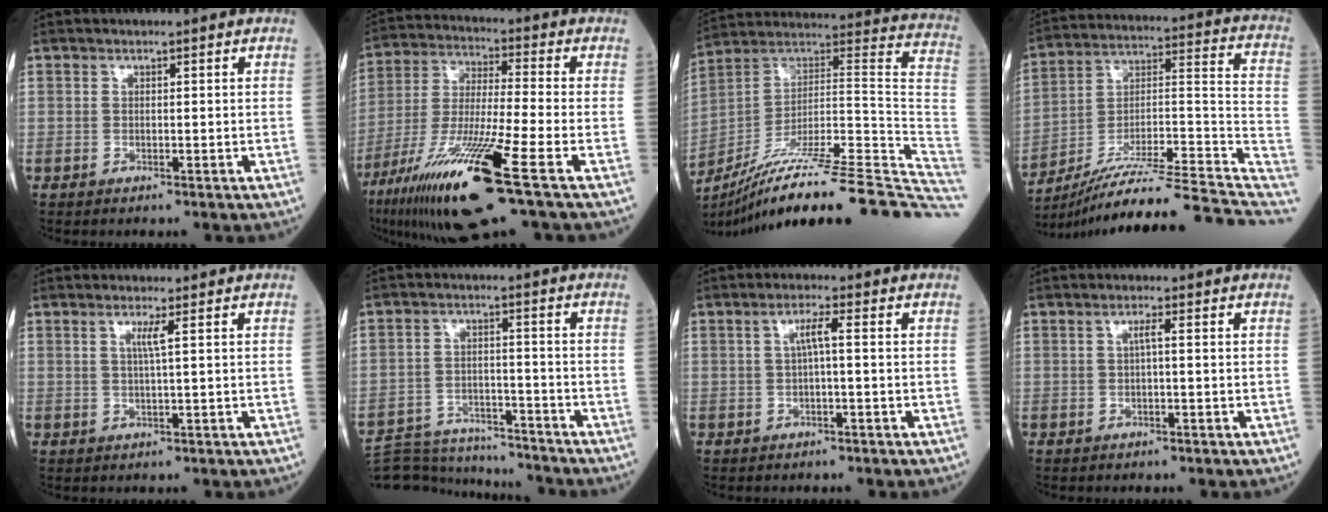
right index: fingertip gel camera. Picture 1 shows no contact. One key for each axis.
{"total": 18.8, "fx": -9.7, "fy": 0.5, "fz": 16.2, "tx": -0.318, "ty": -0.052, "tz": -0.177}
{"total": 36.0, "fx": -28.4, "fy": 1.2, "fz": 22.1, "tx": -0.215, "ty": -0.015, "tz": -0.419}
{"total": 25.8, "fx": -22.0, "fy": 0.1, "fz": 13.4, "tx": -0.158, "ty": 0.015, "tz": -0.337}
{"total": 1.9, "fx": 0.7, "fy": -0.5, "fz": 1.7, "tx": -0.037, "ty": -0.003, "tz": 0.013}
{"total": 14.1, "fx": -13.7, "fy": 2.7, "fz": 2.2, "tx": -0.040, "ty": 0.013, "tz": -0.206}
{"total": 2.7, "fx": 0.2, "fy": 0.1, "fz": 2.7, "tx": -0.051, "ty": 0.007, "tz": 0.005}
{"total": 1.4, "fx": 0.1, "fy": 0.0, "fz": 1.4, "tx": -0.026, "ty": 0.003, "tz": 0.001}